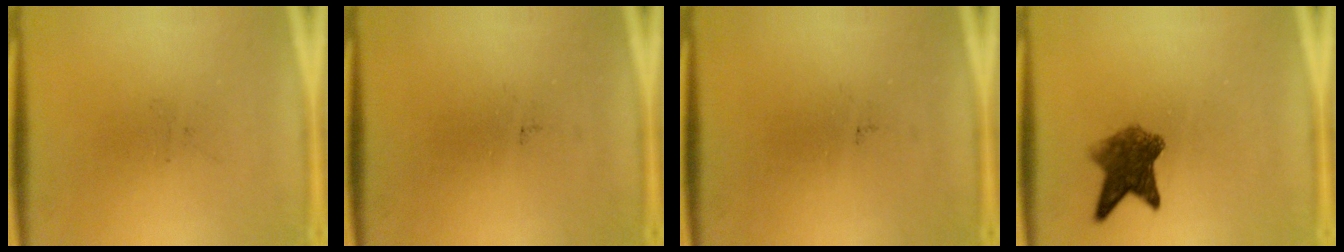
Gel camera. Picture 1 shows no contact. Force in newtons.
{"total": 0.0}
{"total": 0.0}
{"total": 6.3}